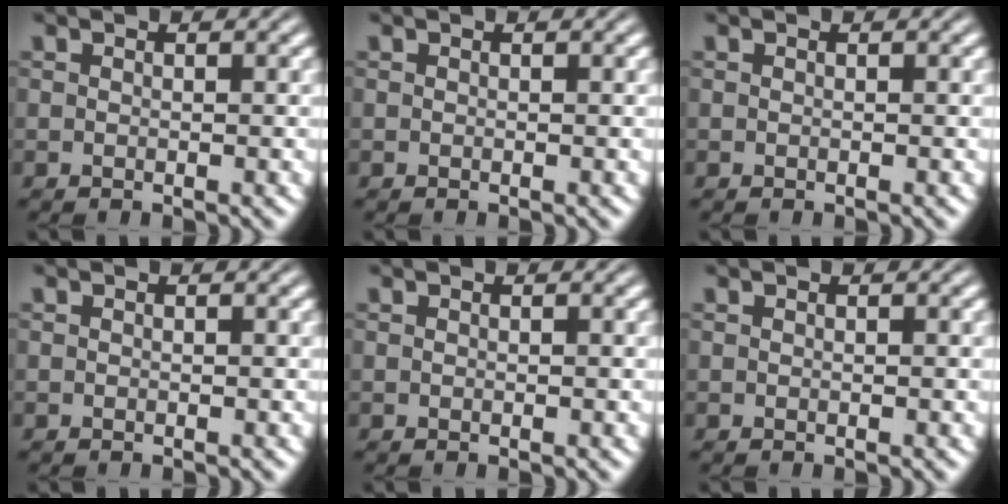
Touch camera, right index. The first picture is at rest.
{"total": 0.0}
{"total": 0.0}
{"total": 0.7, "force": [-0.3, -0.6, -0.3], "torque": [0.009, -0.006, 0.000]}
{"total": 0.0}
{"total": 0.0}